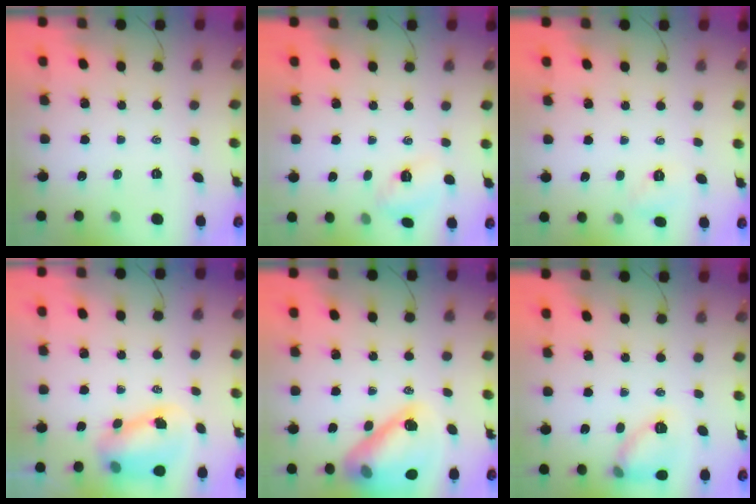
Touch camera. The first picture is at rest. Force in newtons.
{"total": 5.9, "press": 5.7, "slide": 1.5}
{"total": 2.2, "press": 2.2, "slide": 0.5}
{"total": 7.4, "press": 7.3, "slide": 1.1}
{"total": 17.7, "press": 17.1, "slide": 4.4}
{"total": 10.5, "press": 10.5, "slide": 0.6}